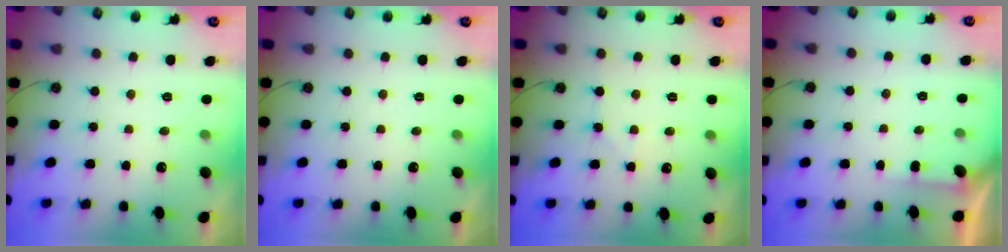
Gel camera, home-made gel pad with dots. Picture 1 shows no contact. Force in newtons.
{"total": 0.0}
{"total": 5.3, "press": 5.2, "slide": 0.9}
{"total": 1.5, "press": 1.5, "slide": 0.2}